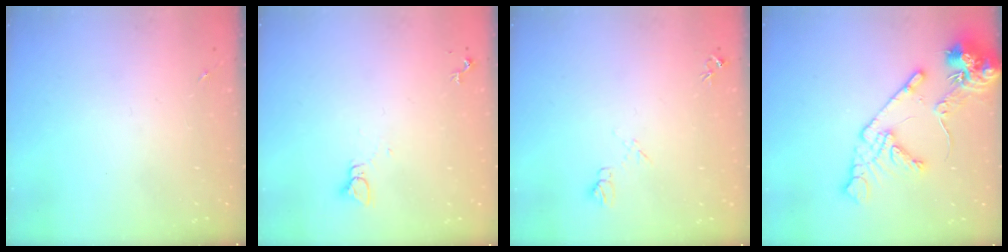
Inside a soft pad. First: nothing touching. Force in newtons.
{"total": 2.2, "press": 2.2, "slide": 0.1}
{"total": 6.7, "press": 6.7, "slide": 0.7}
{"total": 15.4, "press": 15.2, "slide": 2.2}